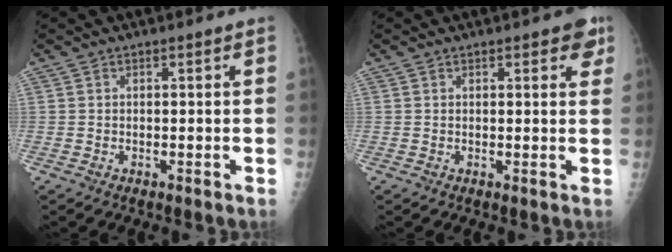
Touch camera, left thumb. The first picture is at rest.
{"total": 3.7, "force": [2.0, 1.6, 2.7], "torque": [-0.013, -0.004, 0.018]}